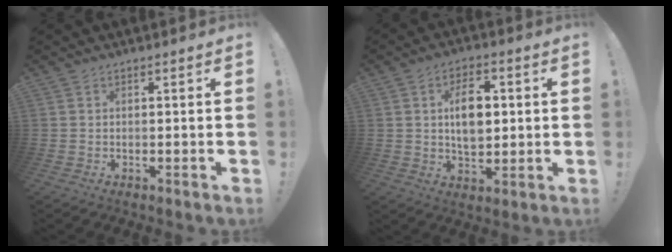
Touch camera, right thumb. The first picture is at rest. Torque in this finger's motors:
{"motor_torque": [-0.09, 0.49, 0.07, 0.12, 0.06]}